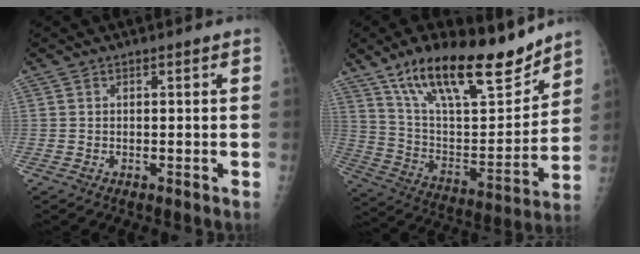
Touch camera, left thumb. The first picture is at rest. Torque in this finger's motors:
{"motor_torque": [0.38, 0.28, 1.43, -1.34, 0.35]}